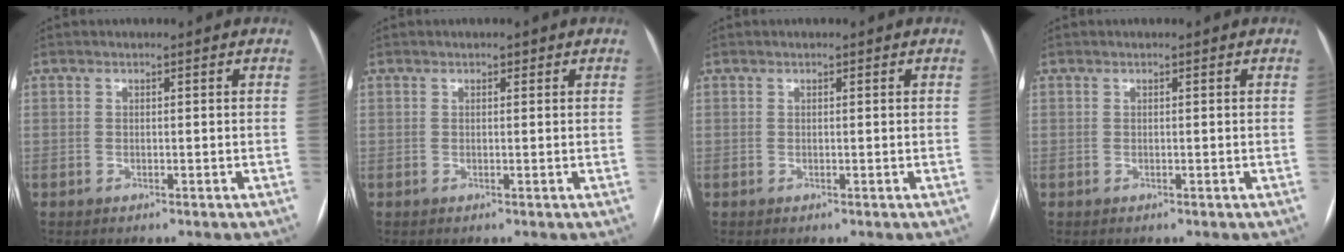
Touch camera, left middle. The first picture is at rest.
{"total": 0.6, "force": [0.4, 0.4, 0.3], "torque": [-0.005, 0.001, 0.004]}
{"total": 0.0}
{"total": 0.0}